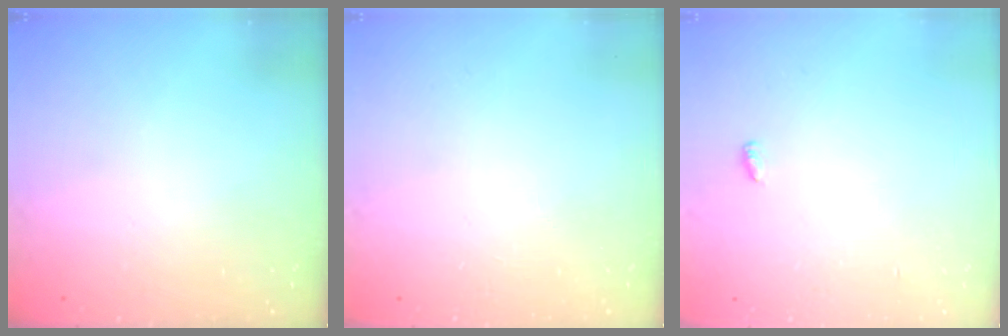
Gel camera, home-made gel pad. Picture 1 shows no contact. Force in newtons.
{"total": 0.0}
{"total": 6.9, "press": 2.6, "slide": 6.4}